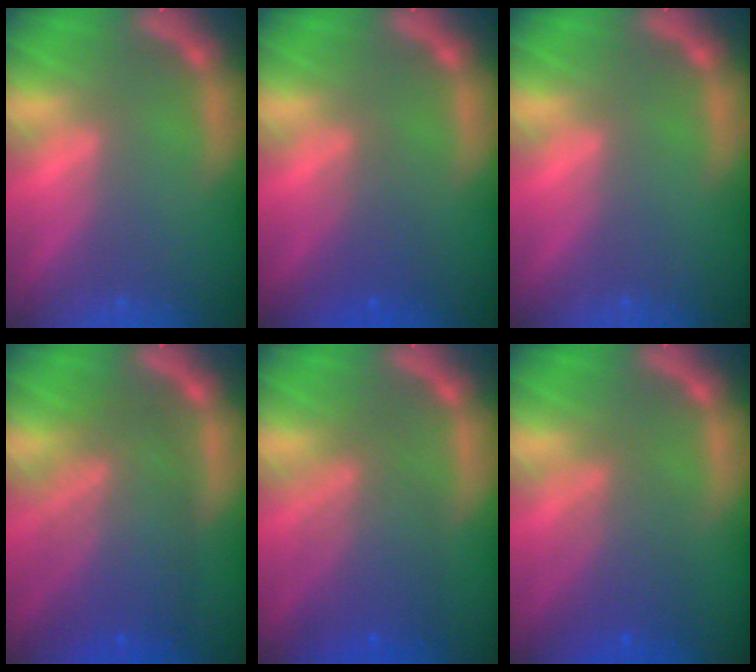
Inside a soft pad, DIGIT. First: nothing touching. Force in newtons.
{"total": 2.5}
{"total": 0.0}
{"total": 8.6}
{"total": 6.0}
{"total": 4.6}